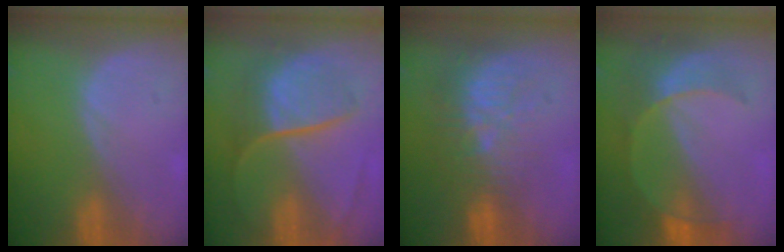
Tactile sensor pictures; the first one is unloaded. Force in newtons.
{"total": 8.9, "press": 7.6, "slide": 4.5}
{"total": 9.9, "press": 8.9, "slide": 4.3}
{"total": 7.9, "press": 6.9, "slide": 3.9}